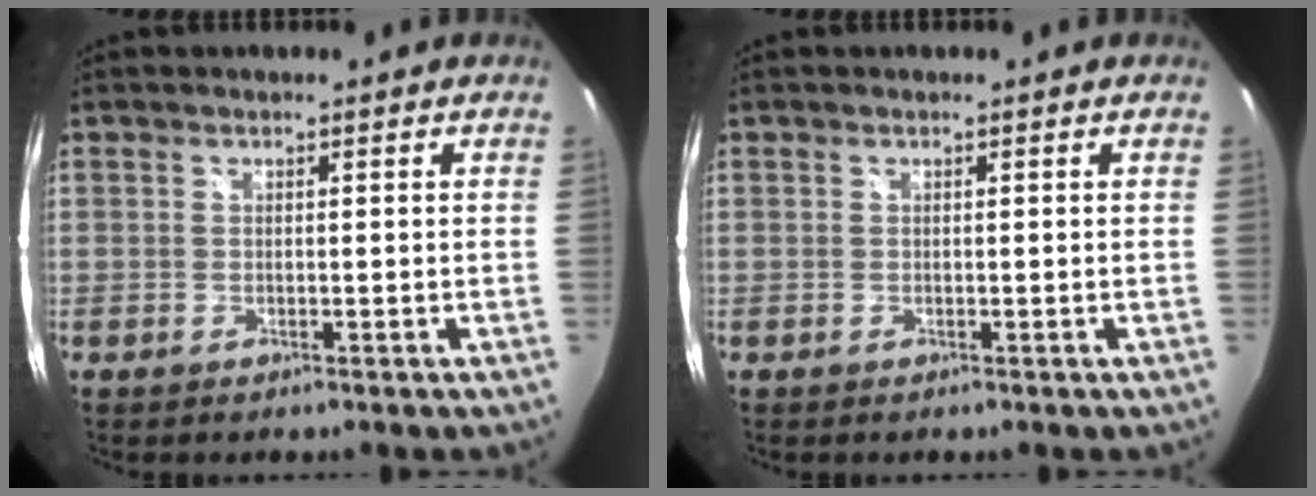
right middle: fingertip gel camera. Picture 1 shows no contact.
{"total": 0.0}